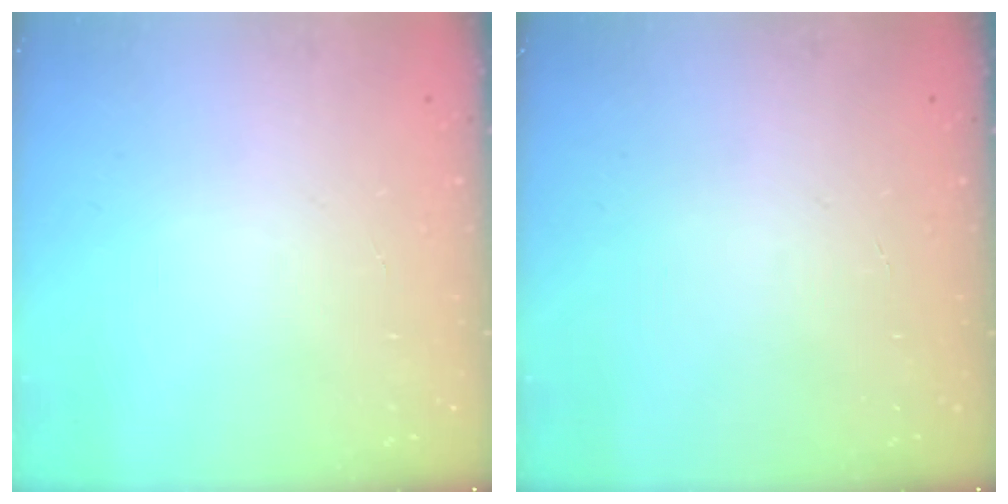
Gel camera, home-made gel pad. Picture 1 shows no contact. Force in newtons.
{"total": 0.0}